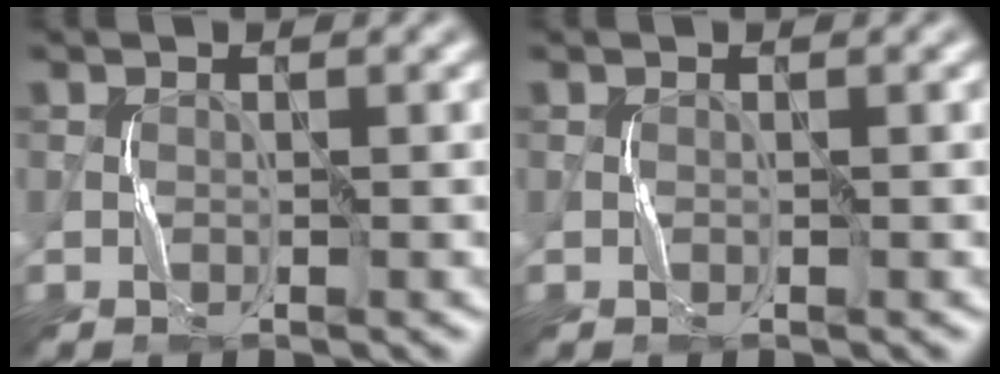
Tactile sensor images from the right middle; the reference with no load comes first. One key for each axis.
{"total": 0.0}